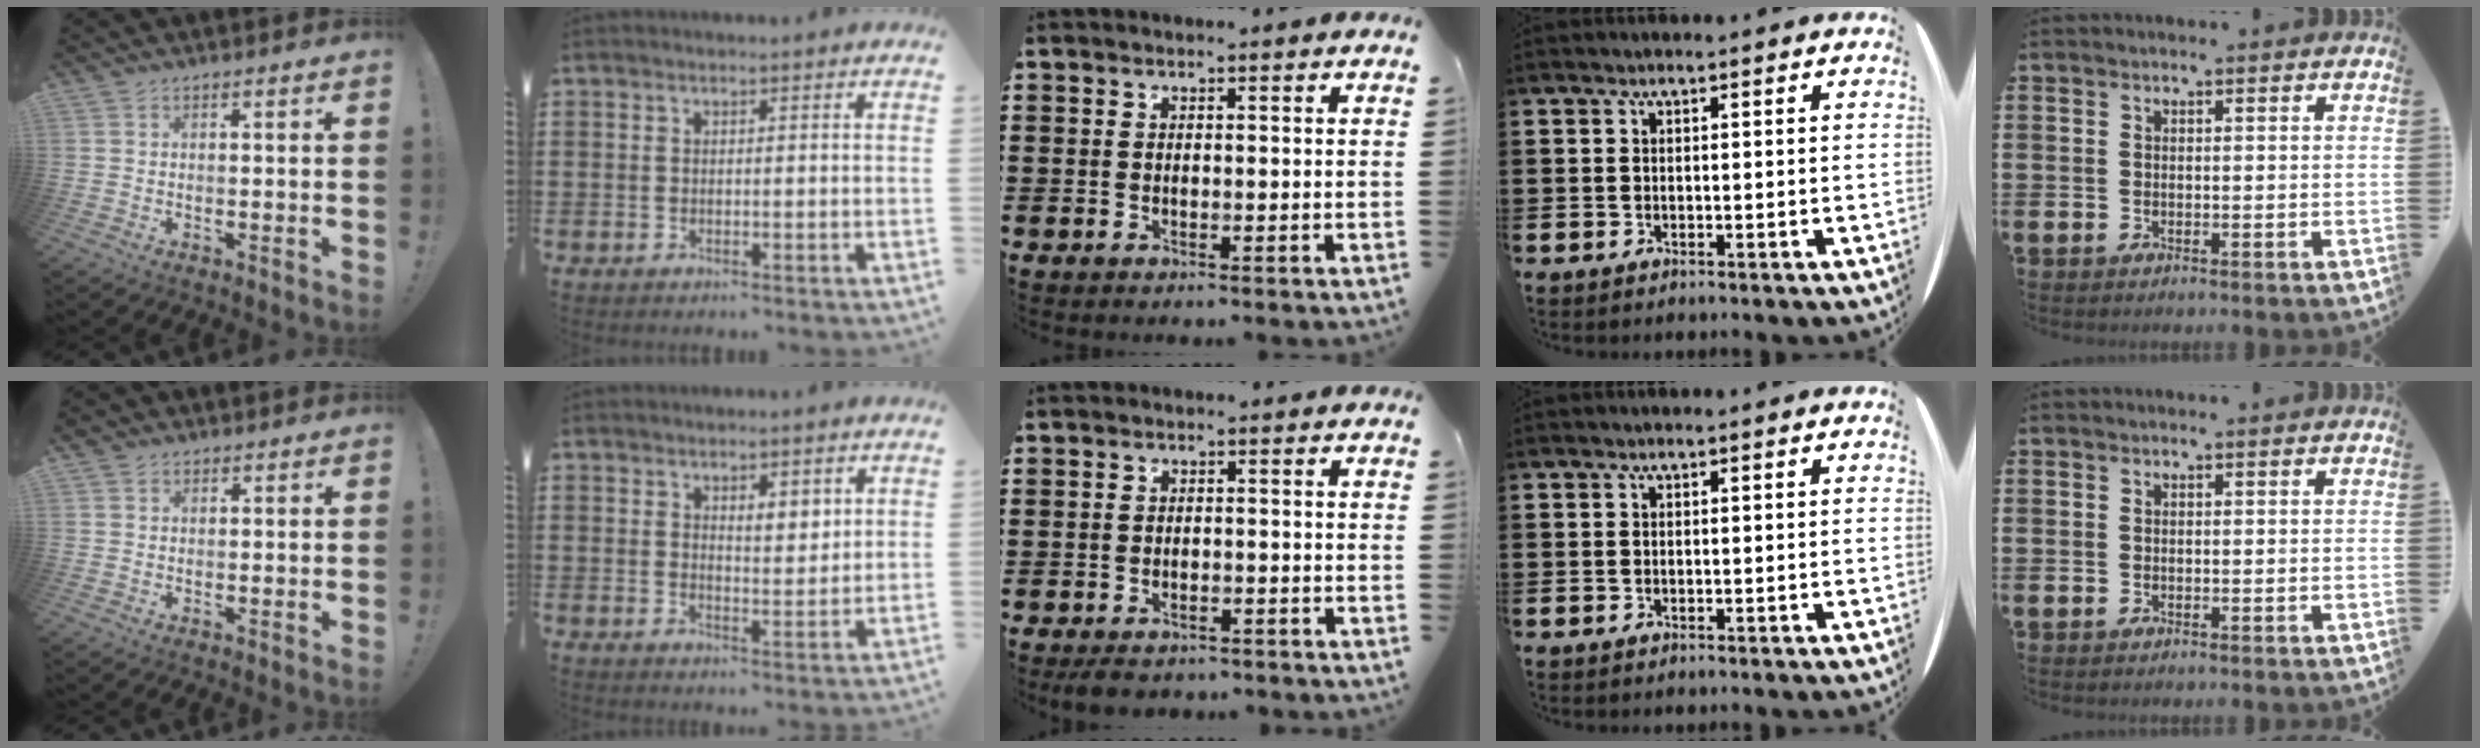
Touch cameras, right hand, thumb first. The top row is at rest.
{"thumb": {"total": 1.8, "force": [1.2, 1.3, 0.4], "torque": [0.000, -0.002, 0.022]}, "index": {"total": 2.9, "force": [2.2, 1.5, 1.4], "torque": [-0.024, 0.004, 0.037]}, "middle": {"total": 2.0, "force": [-1.8, 0.6, 0.4], "torque": [-0.011, 0.002, -0.038]}}